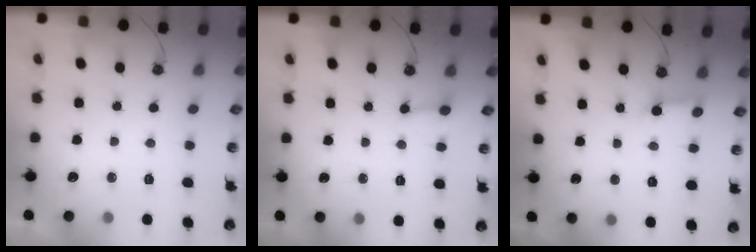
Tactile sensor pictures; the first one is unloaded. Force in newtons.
{"total": 2.1, "press": 2.1, "slide": 0.1}
{"total": 2.5, "press": 2.5, "slide": 0.2}